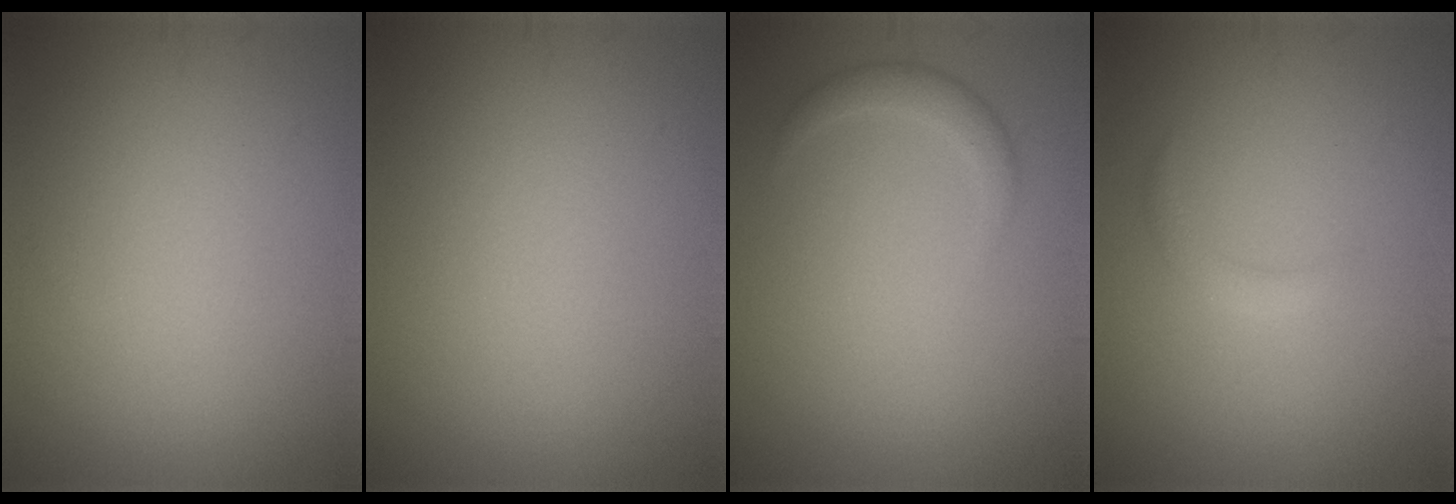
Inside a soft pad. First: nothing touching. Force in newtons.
{"total": 0.0}
{"total": 1.5, "press": 1.5, "slide": 0.1}
{"total": 1.1, "press": 1.1, "slide": 0.1}